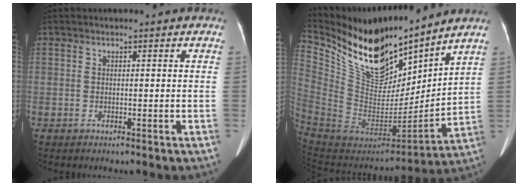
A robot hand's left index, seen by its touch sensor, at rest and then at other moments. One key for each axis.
{"total": 21.4, "fx": 18.0, "fy": 6.6, "fz": 9.6, "tx": -0.212, "ty": -0.019, "tz": 0.340}